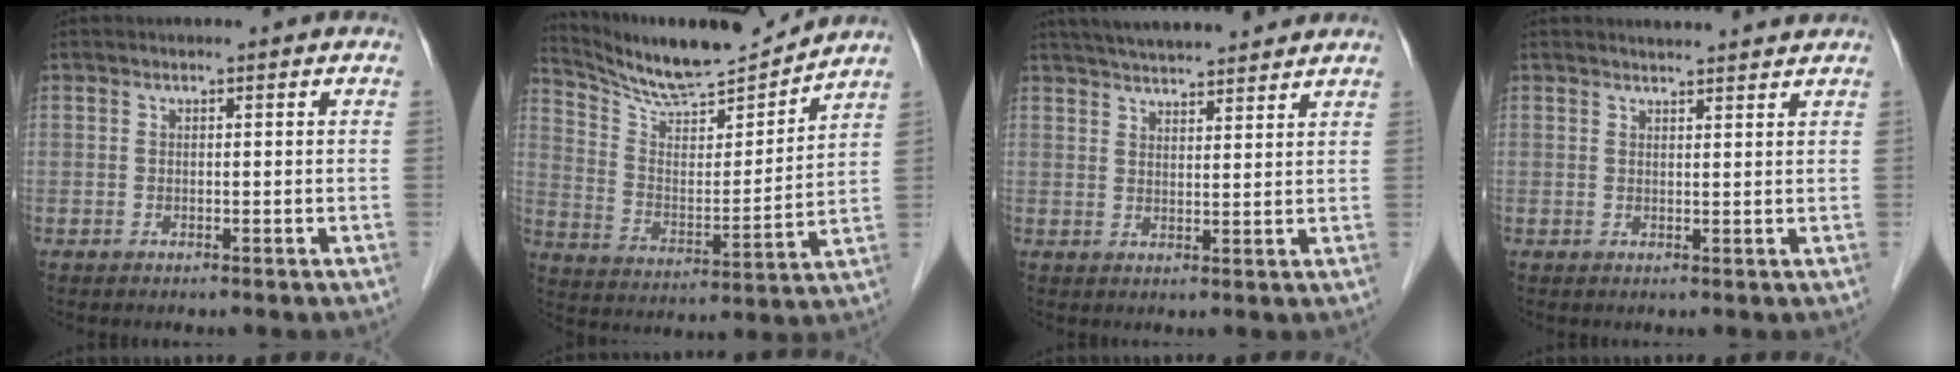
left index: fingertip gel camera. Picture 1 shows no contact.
{"total": 14.2, "force": [13.7, 0.3, 3.7], "torque": [-0.073, -0.007, 0.239]}
{"total": 12.9, "force": [11.7, 1.7, 5.2], "torque": [-0.084, 0.030, 0.171]}
{"total": 5.5, "force": [5.4, 0.2, 1.2], "torque": [-0.017, 0.013, 0.059]}